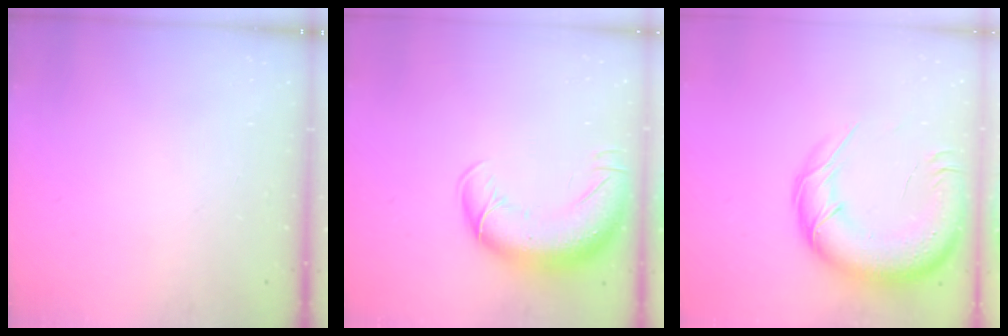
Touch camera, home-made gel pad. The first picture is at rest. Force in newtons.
{"total": 15.0, "press": 14.6, "slide": 3.6}
{"total": 22.3, "press": 21.7, "slide": 5.0}